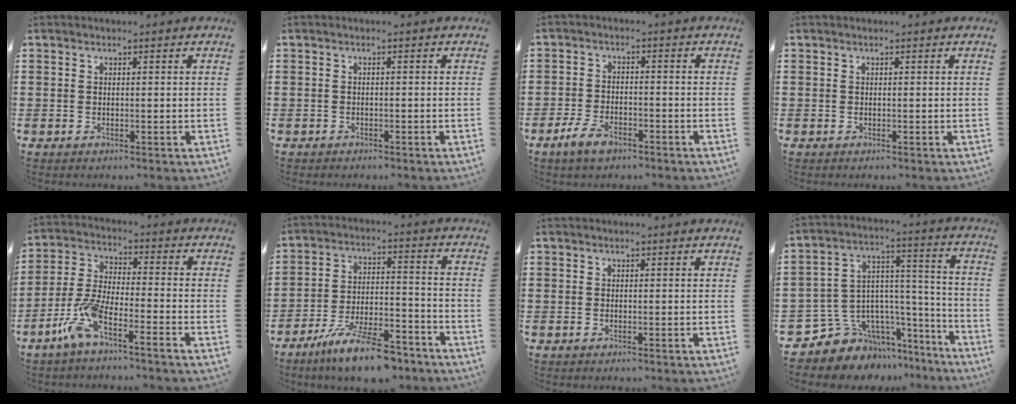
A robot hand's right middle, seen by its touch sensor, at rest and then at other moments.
{"total": 0.7, "force": [-0.6, 0.2, 0.0], "torque": [-0.001, 0.002, -0.014]}
{"total": 4.7, "force": [-3.1, 2.0, 2.8], "torque": [-0.066, 0.005, -0.065]}
{"total": 0.0}
{"total": 7.5, "force": [-5.3, 0.9, 5.2], "torque": [-0.126, -0.010, -0.105]}
{"total": 11.0, "force": [-9.0, 1.9, 6.1], "torque": [-0.108, 0.022, -0.169]}
{"total": 0.0}
{"total": 8.2, "force": [-5.9, 5.6, 0.5], "torque": [-0.042, -0.007, -0.108]}